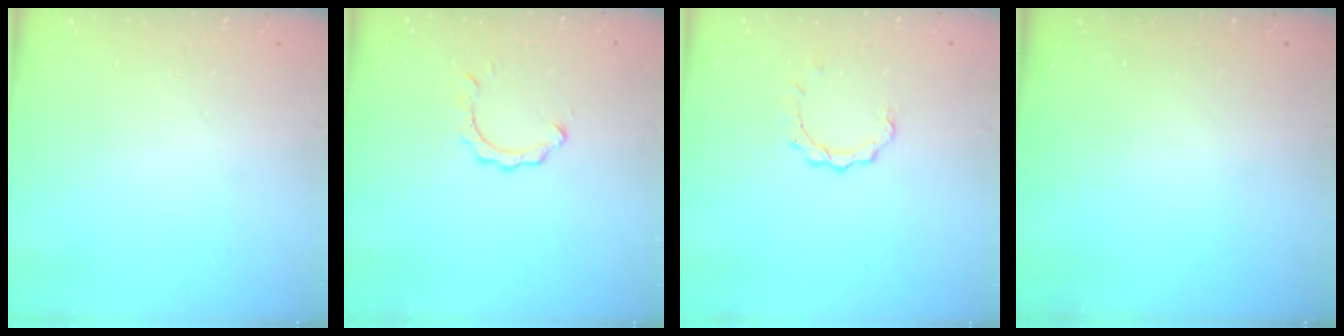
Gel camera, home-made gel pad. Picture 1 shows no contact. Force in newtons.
{"total": 2.3, "press": 2.3, "slide": 0.2}
{"total": 3.6, "press": 3.6, "slide": 0.3}
{"total": 0.0}